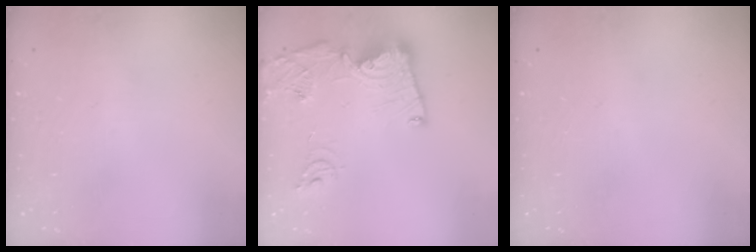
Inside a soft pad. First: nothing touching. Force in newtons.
{"total": 16.7, "press": 16.6, "slide": 1.6}
{"total": 0.0}